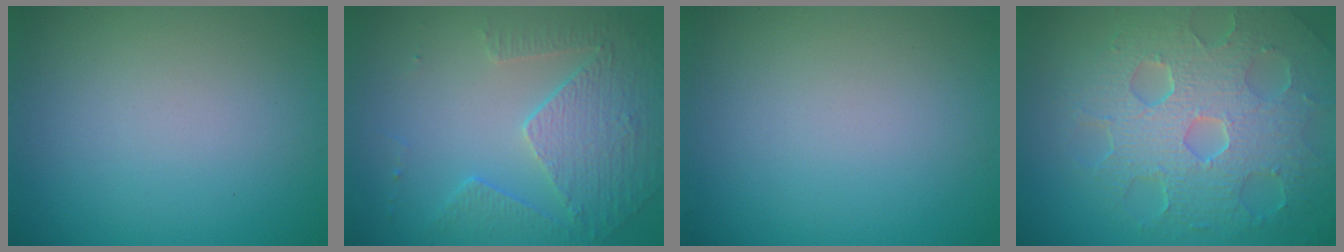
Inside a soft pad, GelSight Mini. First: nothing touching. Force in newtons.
{"total": 5.3, "press": 3.8, "slide": 3.7}
{"total": 0.0}
{"total": 8.5, "press": 6.0, "slide": 6.0}